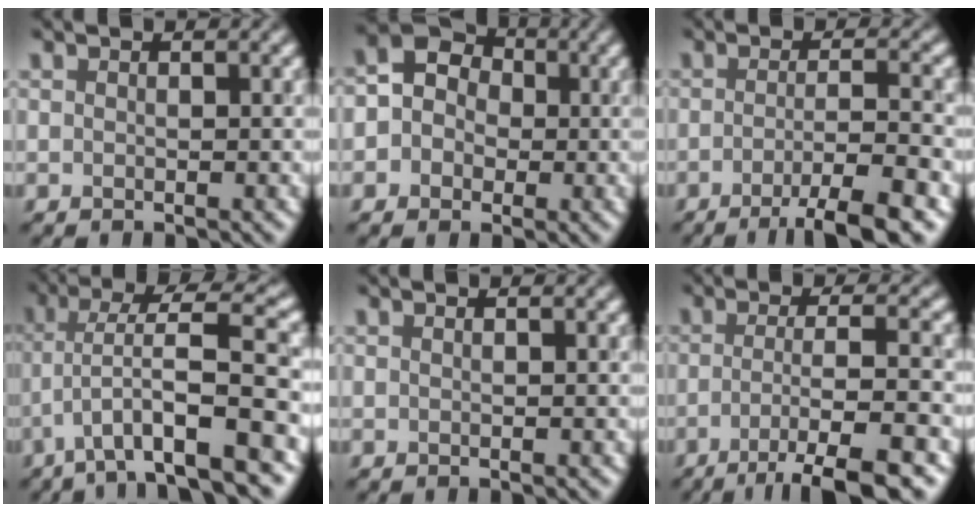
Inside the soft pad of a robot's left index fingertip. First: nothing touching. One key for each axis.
{"total": 4.9, "fx": -0.1, "fy": 4.4, "fz": 2.0, "tx": -0.013, "ty": 0.029, "tz": -0.014}
{"total": 6.1, "fx": -3.4, "fy": 0.7, "fz": 5.0, "tx": -0.068, "ty": 0.013, "tz": -0.049}
{"total": 9.0, "fx": -2.0, "fy": 1.7, "fz": 8.6, "tx": -0.137, "ty": 0.044, "tz": -0.025}
{"total": 1.0, "fx": 0.4, "fy": 0.5, "fz": 0.8, "tx": 0.005, "ty": 0.004, "tz": -0.011}
{"total": 7.2, "fx": -3.5, "fy": 1.0, "fz": 6.2, "tx": -0.087, "ty": 0.012, "tz": -0.049}